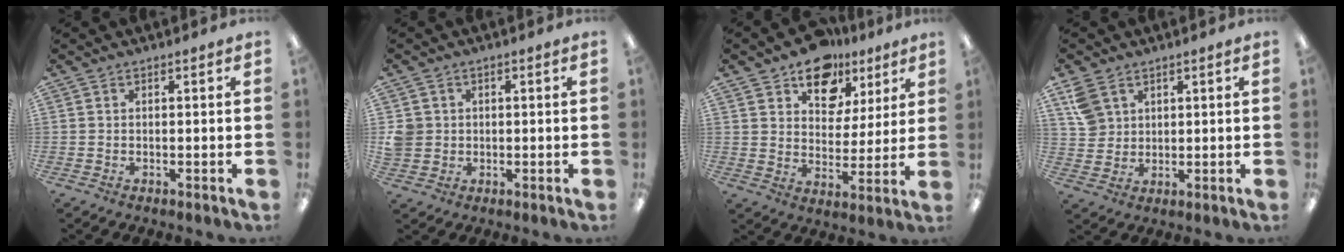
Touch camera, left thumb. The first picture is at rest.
{"total": 4.0, "force": [0.3, 3.9, 0.8], "torque": [-0.013, 0.006, 0.005]}
{"total": 12.5, "force": [9.1, 8.0, 3.3], "torque": [-0.059, -0.059, 0.170]}
{"total": 6.5, "force": [3.5, 4.9, 2.3], "torque": [-0.048, 0.000, 0.068]}